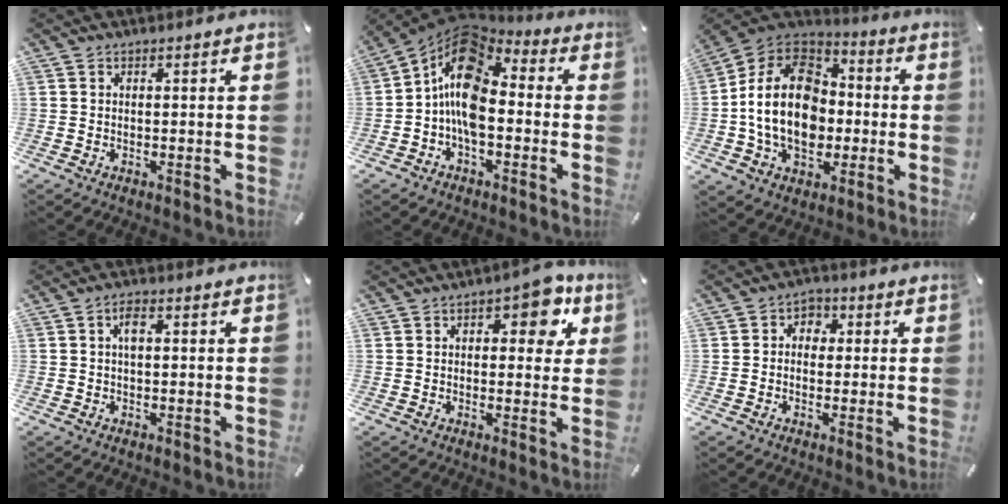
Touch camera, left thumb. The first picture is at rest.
{"total": 13.1, "force": [-1.8, 8.2, 10.1], "torque": [-0.196, 0.008, -0.038]}
{"total": 19.4, "force": [-2.1, 14.8, 12.4], "torque": [-0.254, 0.022, -0.039]}
{"total": 2.8, "force": [0.5, 1.2, 2.5], "torque": [-0.044, 0.005, 0.004]}
{"total": 9.1, "force": [3.6, 4.8, 6.9], "torque": [-0.068, -0.015, 0.050]}
{"total": 3.5, "force": [-0.5, 3.1, 1.5], "torque": [-0.015, 0.007, -0.015]}